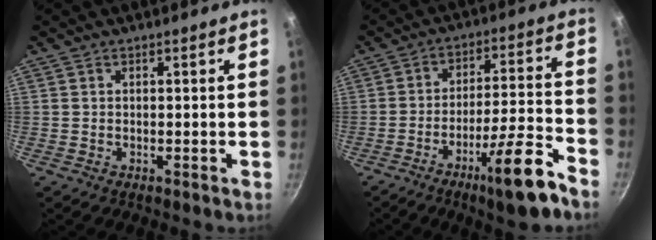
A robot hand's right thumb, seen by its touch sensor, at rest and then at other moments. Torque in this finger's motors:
{"motor_torque": [2.46, 1.24, 1.80, -0.96, 0.78]}